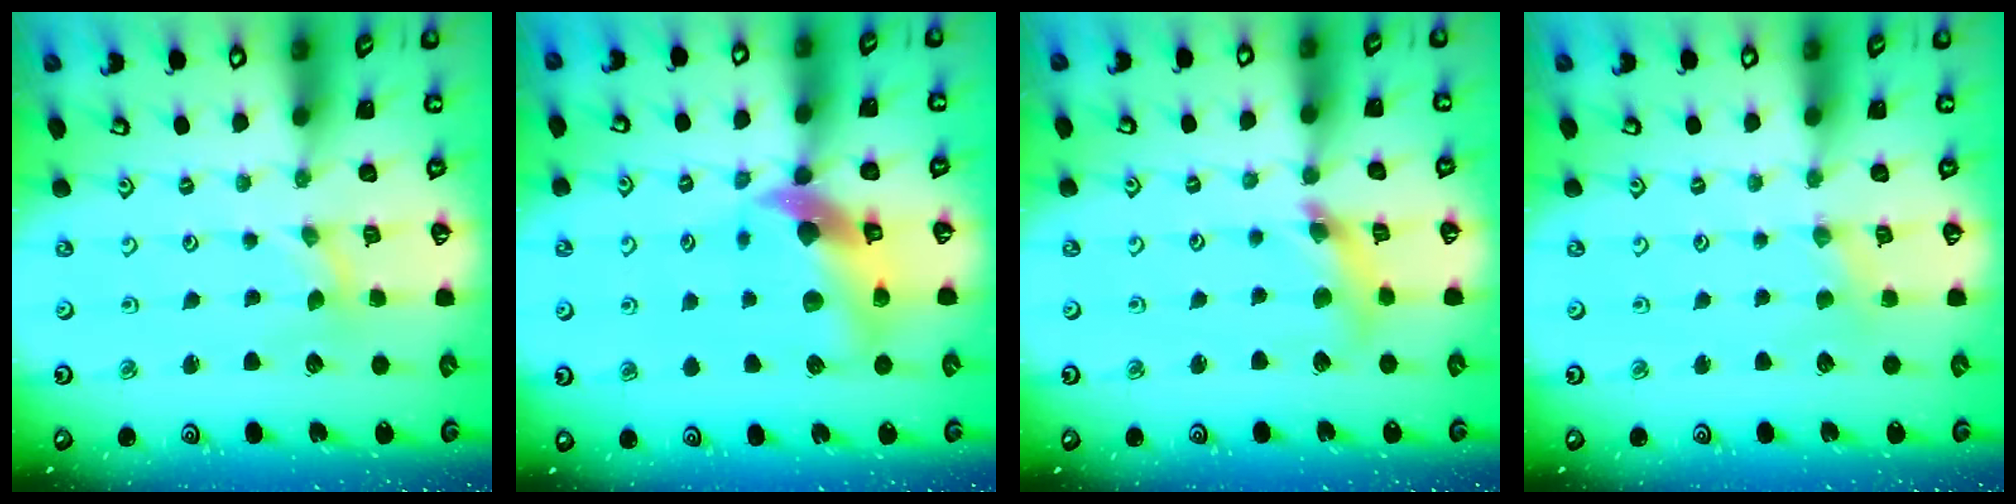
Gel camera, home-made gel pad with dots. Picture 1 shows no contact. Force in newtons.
{"total": 12.0, "press": 11.9, "slide": 1.6}
{"total": 8.9, "press": 8.9, "slide": 1.1}
{"total": 1.9, "press": 1.8, "slide": 0.3}